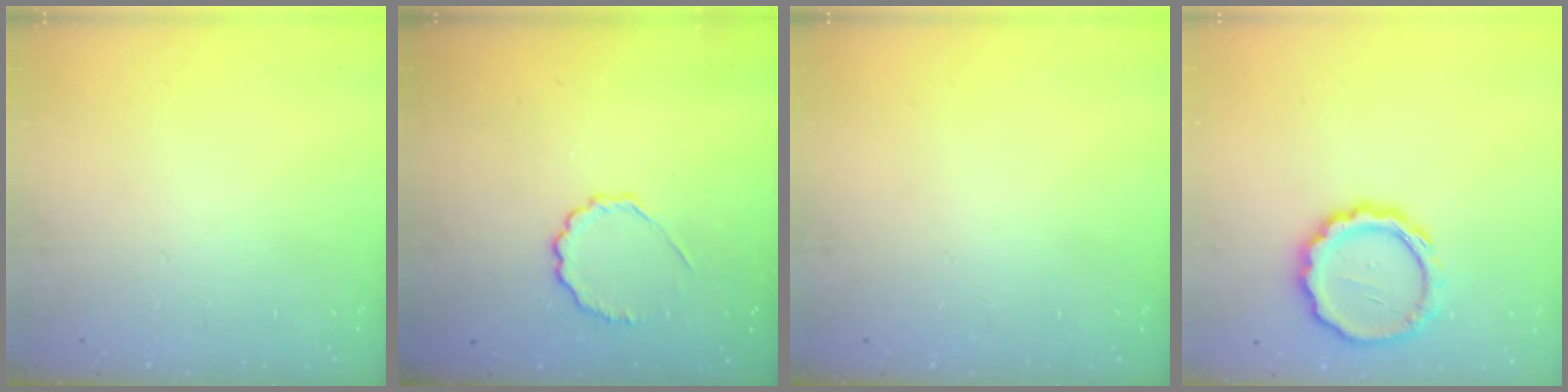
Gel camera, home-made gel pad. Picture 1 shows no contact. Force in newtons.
{"total": 5.1, "press": 4.8, "slide": 1.8}
{"total": 0.0}
{"total": 11.9, "press": 11.7, "slide": 1.9}